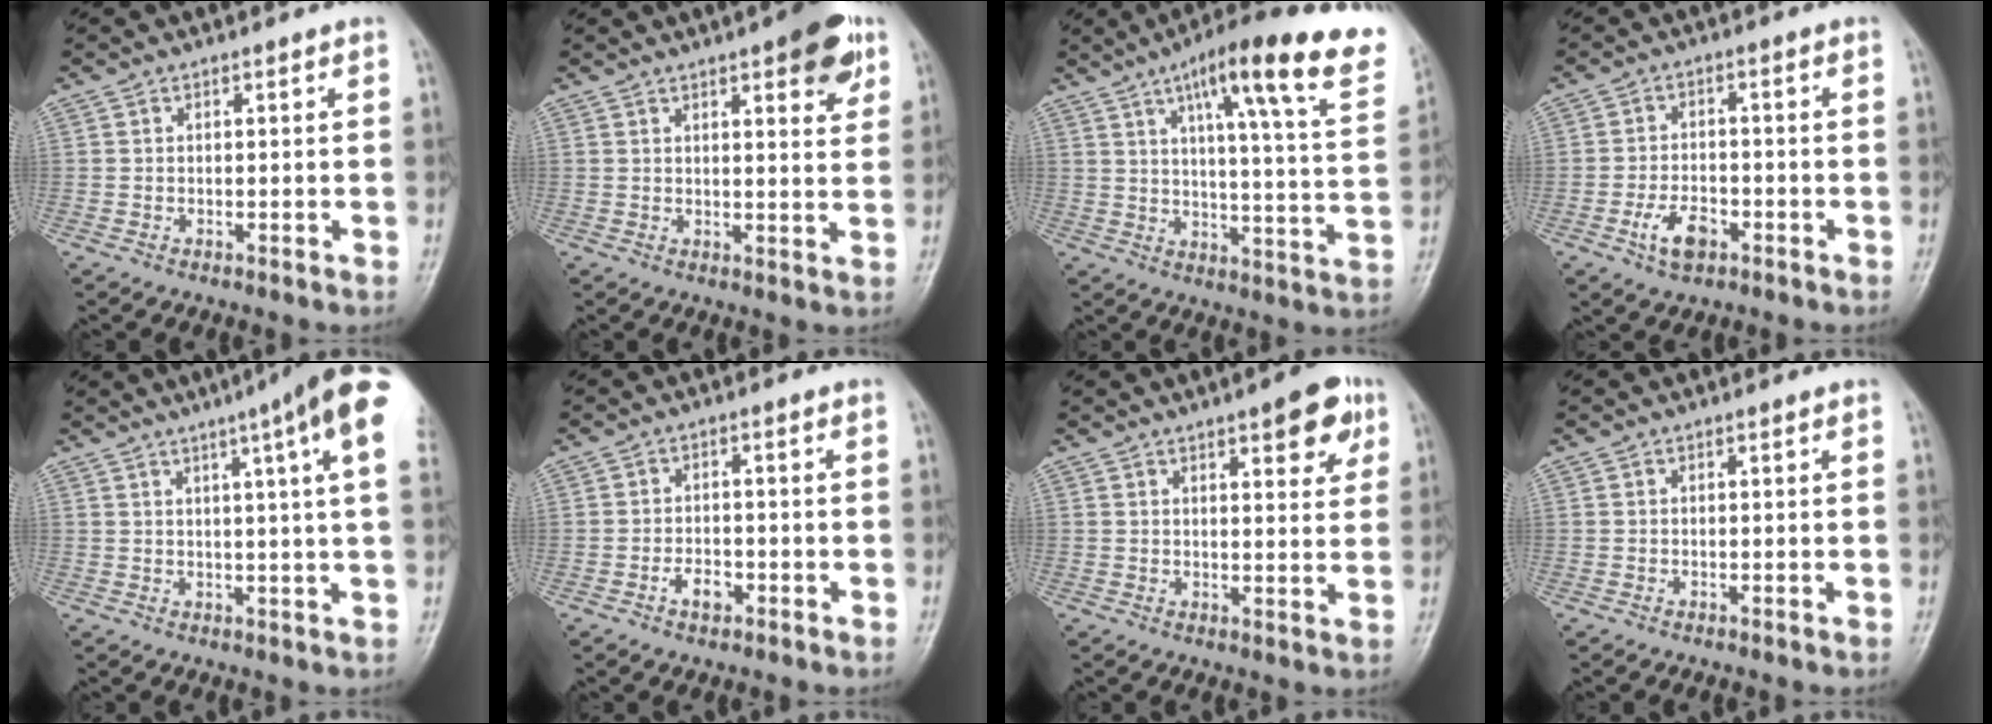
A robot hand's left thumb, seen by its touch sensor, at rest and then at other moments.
{"total": 9.4, "force": [5.1, 2.8, 7.4], "torque": [-0.074, -0.018, 0.059]}
{"total": 23.3, "force": [13.5, 4.2, 18.5], "torque": [-0.243, -0.033, 0.180]}
{"total": 5.9, "force": [-2.8, 3.3, 4.0], "torque": [-0.067, 0.016, -0.050]}
{"total": 15.8, "force": [8.5, 0.9, 13.3], "torque": [-0.179, -0.002, 0.091]}
{"total": 3.4, "force": [-1.7, 2.0, 2.2], "torque": [-0.030, 0.014, -0.028]}
{"total": 8.3, "force": [4.3, 2.9, 6.5], "torque": [-0.060, -0.015, 0.052]}
{"total": 0.0}